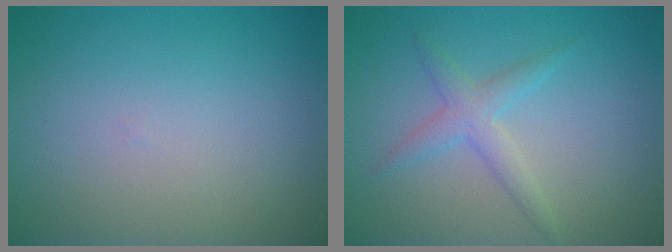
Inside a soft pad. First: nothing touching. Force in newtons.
{"total": 2.2, "press": 2.2, "slide": 0.1}